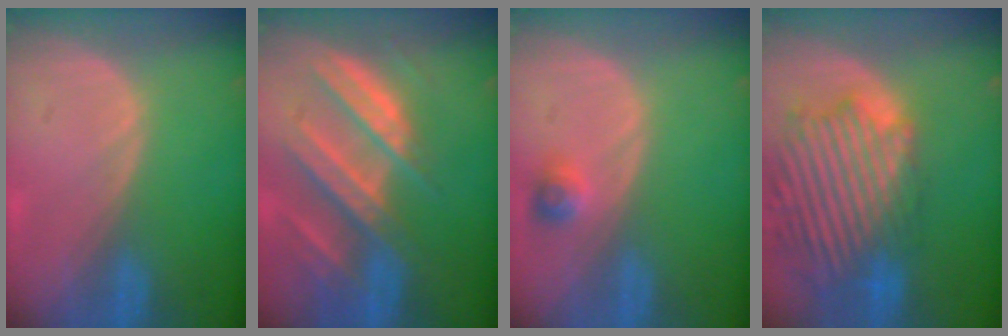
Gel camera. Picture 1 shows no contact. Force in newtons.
{"total": 10.1, "press": 9.0, "slide": 4.7}
{"total": 2.2, "press": 2.2, "slide": 0.2}
{"total": 14.3, "press": 12.4, "slide": 7.1}